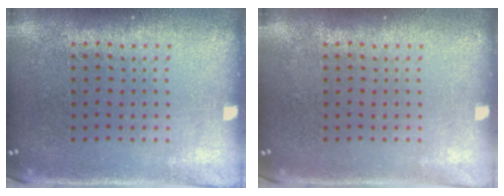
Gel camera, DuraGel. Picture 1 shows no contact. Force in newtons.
{"total": 0.0}